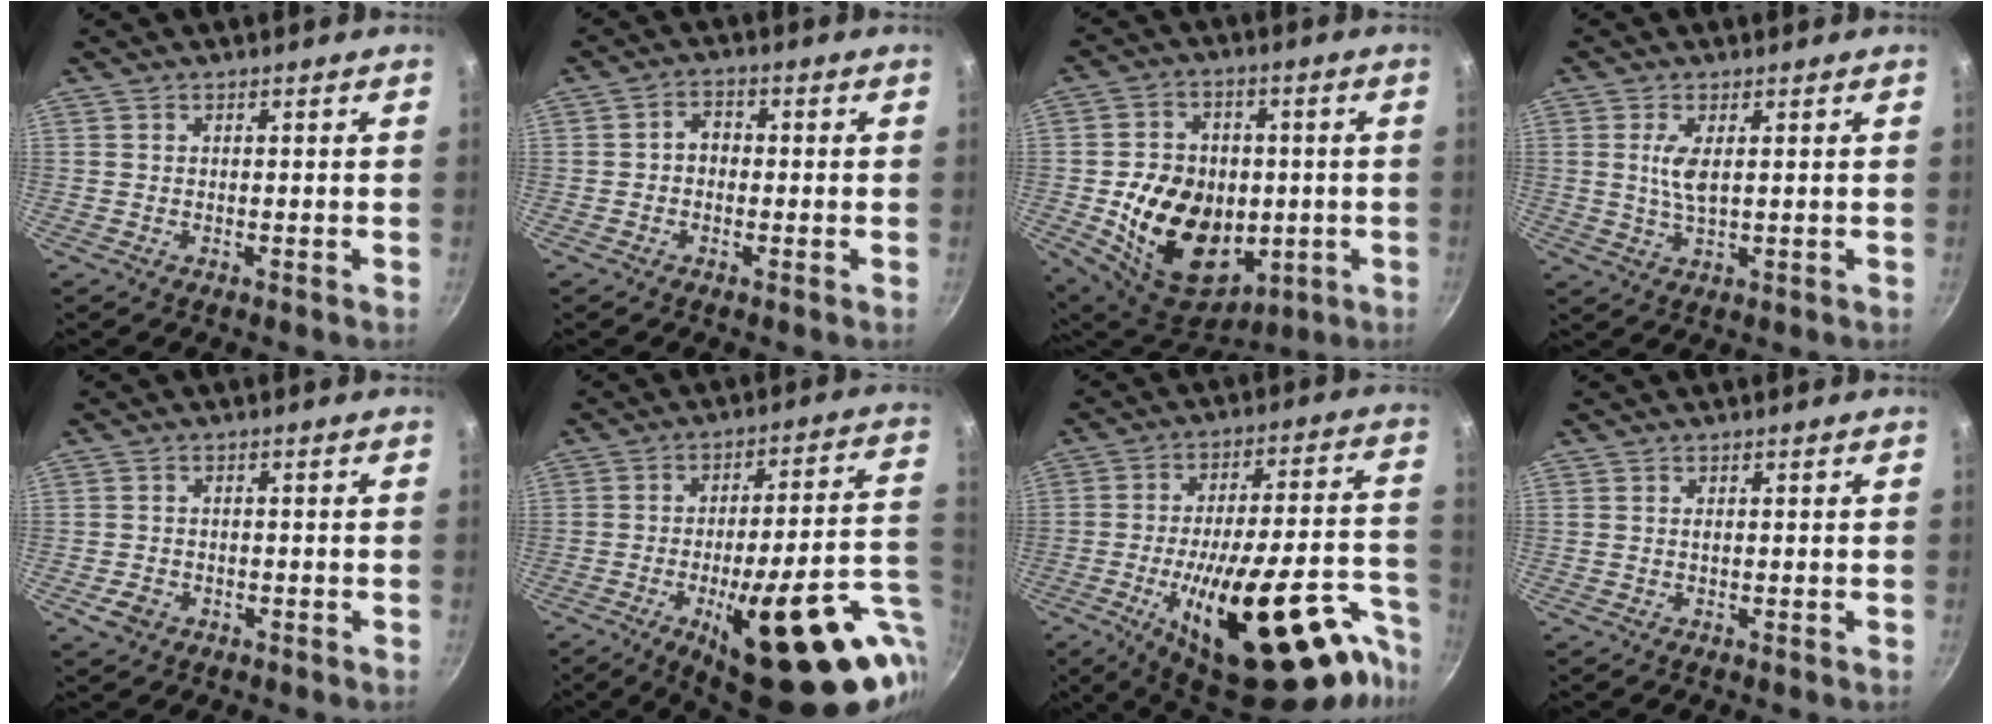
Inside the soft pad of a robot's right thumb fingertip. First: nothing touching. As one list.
[{"total": 3.3, "force": [-0.4, 2.7, 2.0], "torque": [-0.015, 0.011, -0.013]}, {"total": 20.7, "force": [-2.5, 15.5, 13.4], "torque": [-0.197, 0.006, -0.021]}, {"total": 4.6, "force": [1.0, 1.8, 4.2], "torque": [-0.084, -0.005, 0.021]}, {"total": 3.2, "force": [-1.5, 2.5, 1.4], "torque": [-0.025, 0.014, -0.022]}, {"total": 28.1, "force": [-9.1, 8.9, 25.1], "torque": [-0.296, 0.010, -0.114]}, {"total": 32.5, "force": [-16.3, 11.5, 25.6], "torque": [-0.321, 0.070, -0.235]}, {"total": 0.5, "force": [0.1, 0.3, 0.4], "torque": [-0.007, 0.001, 0.001]}]